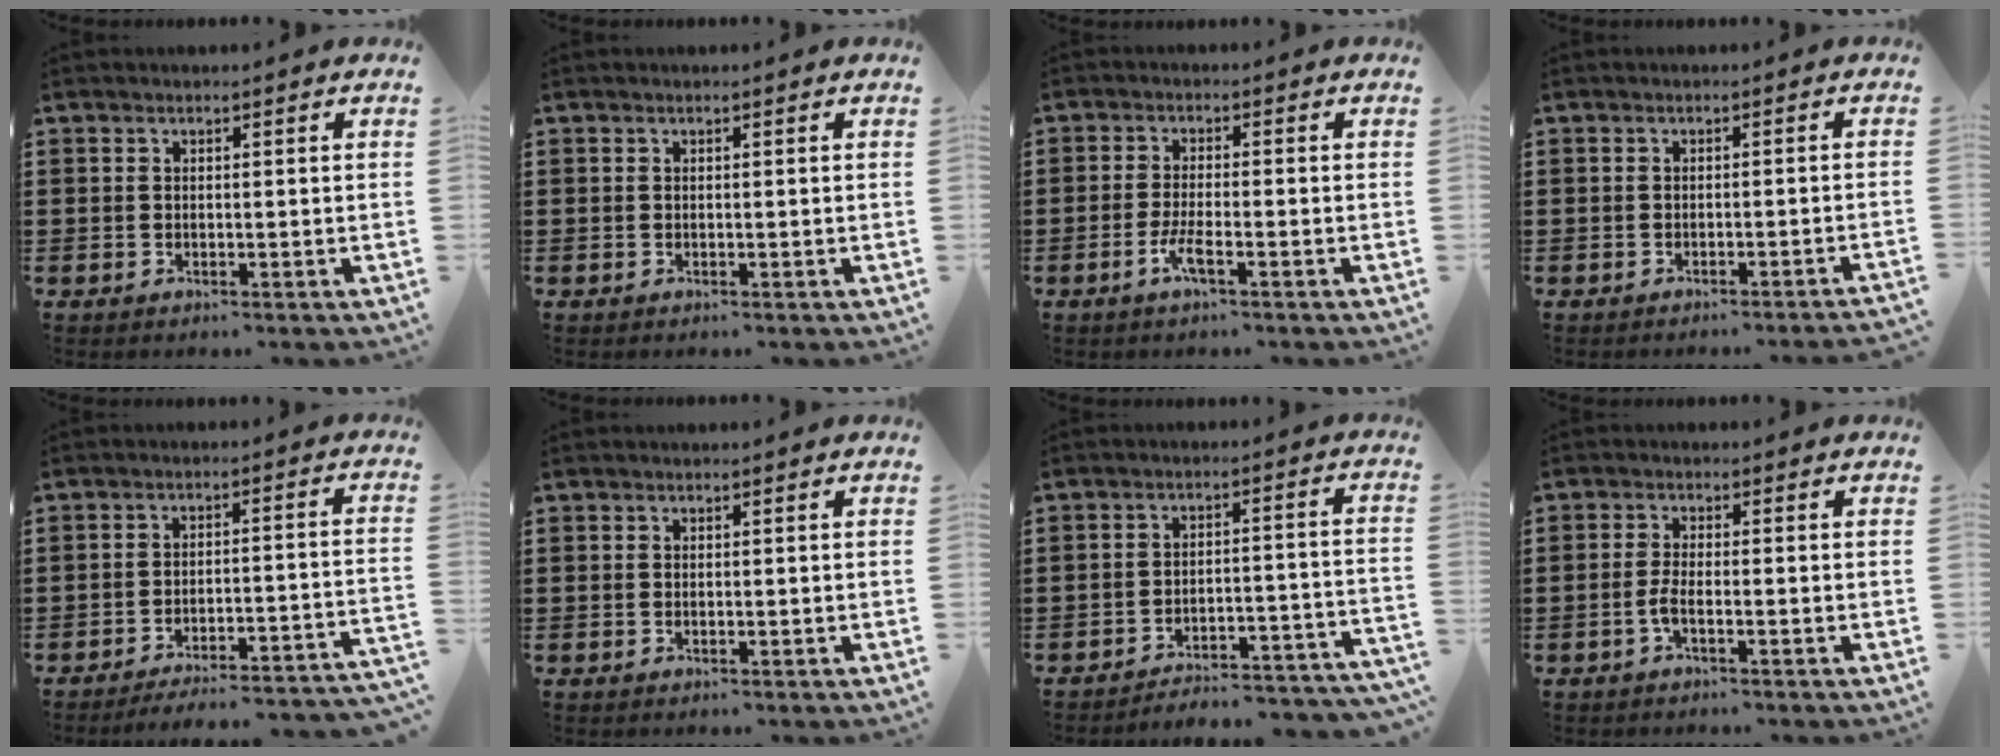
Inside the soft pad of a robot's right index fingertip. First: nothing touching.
{"total": 0.0}
{"total": 3.5, "force": [-1.8, 0.4, 3.0], "torque": [-0.064, -0.007, -0.036]}
{"total": 1.3, "force": [-1.1, -0.3, 0.6], "torque": [-0.011, 0.000, -0.022]}
{"total": 4.3, "force": [-4.0, -0.4, 1.5], "torque": [-0.030, -0.011, -0.083]}
{"total": 0.0}
{"total": 4.2, "force": [-4.1, 0.0, 1.0], "torque": [-0.023, -0.005, -0.087]}
{"total": 2.5, "force": [-1.2, 0.3, 2.1], "torque": [-0.055, -0.006, -0.027]}